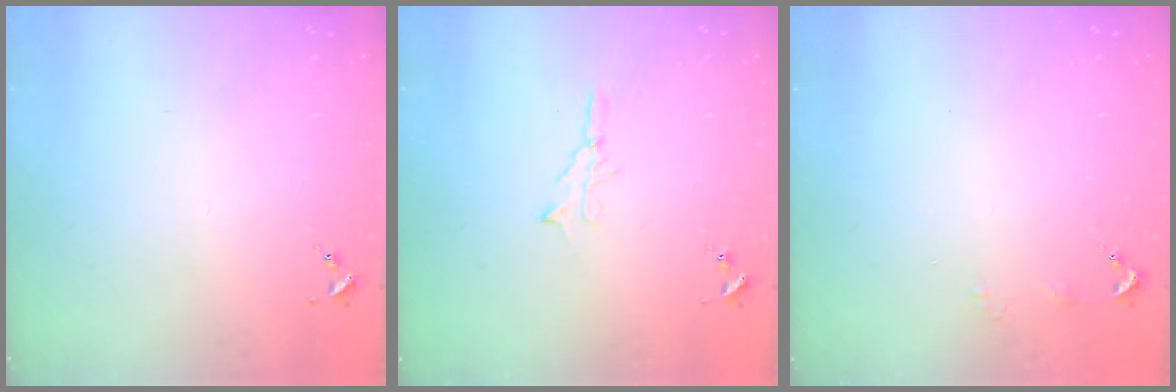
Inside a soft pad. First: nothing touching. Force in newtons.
{"total": 4.7, "press": 4.7, "slide": 0.5}
{"total": 2.9, "press": 2.8, "slide": 0.3}